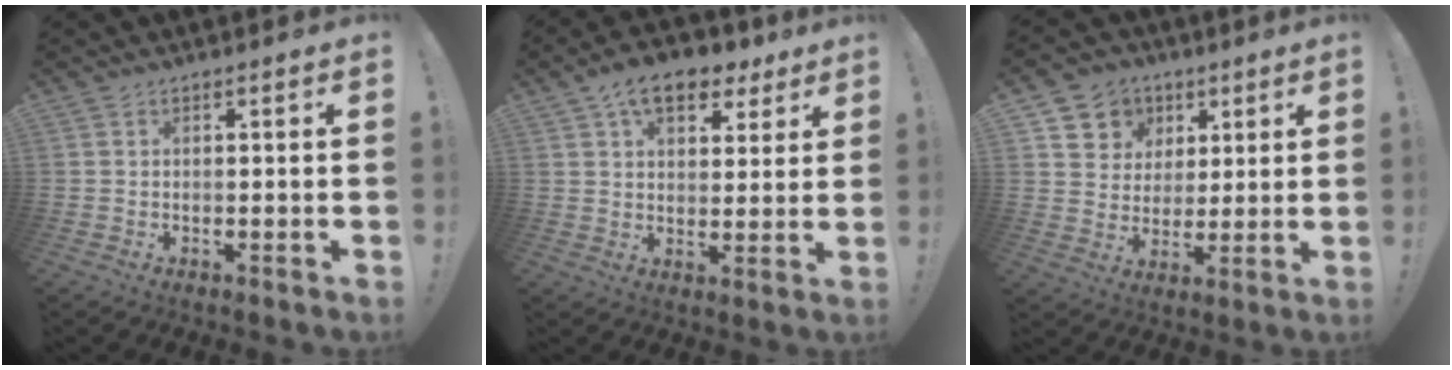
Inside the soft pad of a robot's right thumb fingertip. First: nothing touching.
{"total": 12.3, "force": [6.9, 7.2, 7.3], "torque": [-0.102, -0.030, 0.124]}
{"total": 9.0, "force": [3.6, 8.1, 1.6], "torque": [-0.021, -0.022, 0.075]}